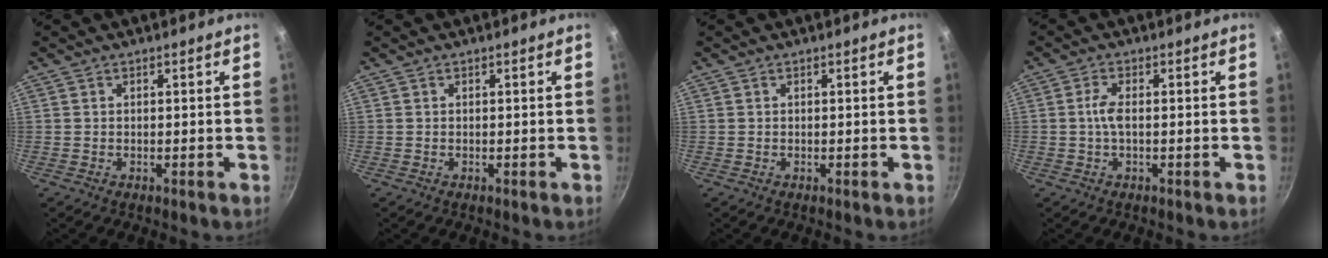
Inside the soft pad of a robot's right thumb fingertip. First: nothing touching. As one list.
[{"total": 0.0}, {"total": 0.0}, {"total": 3.0, "force": [-0.2, 1.1, 2.8], "torque": [-0.069, 0.007, -0.008]}]